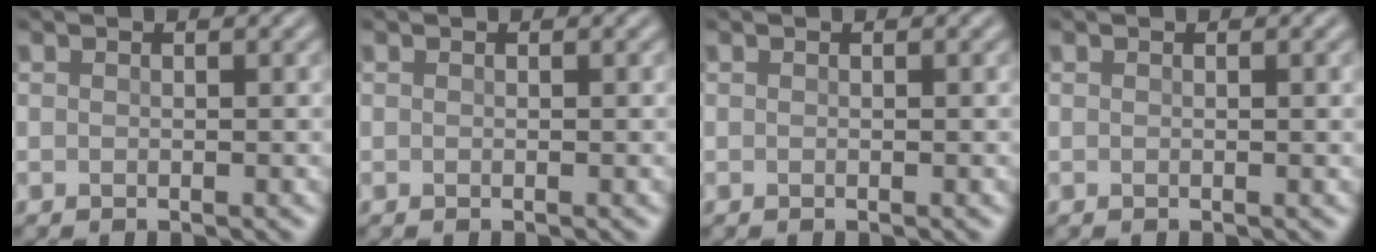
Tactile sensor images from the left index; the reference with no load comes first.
{"total": 0.0}
{"total": 0.0}
{"total": 0.5, "force": [0.1, 0.1, 0.5], "torque": [-0.006, 0.004, 0.001]}